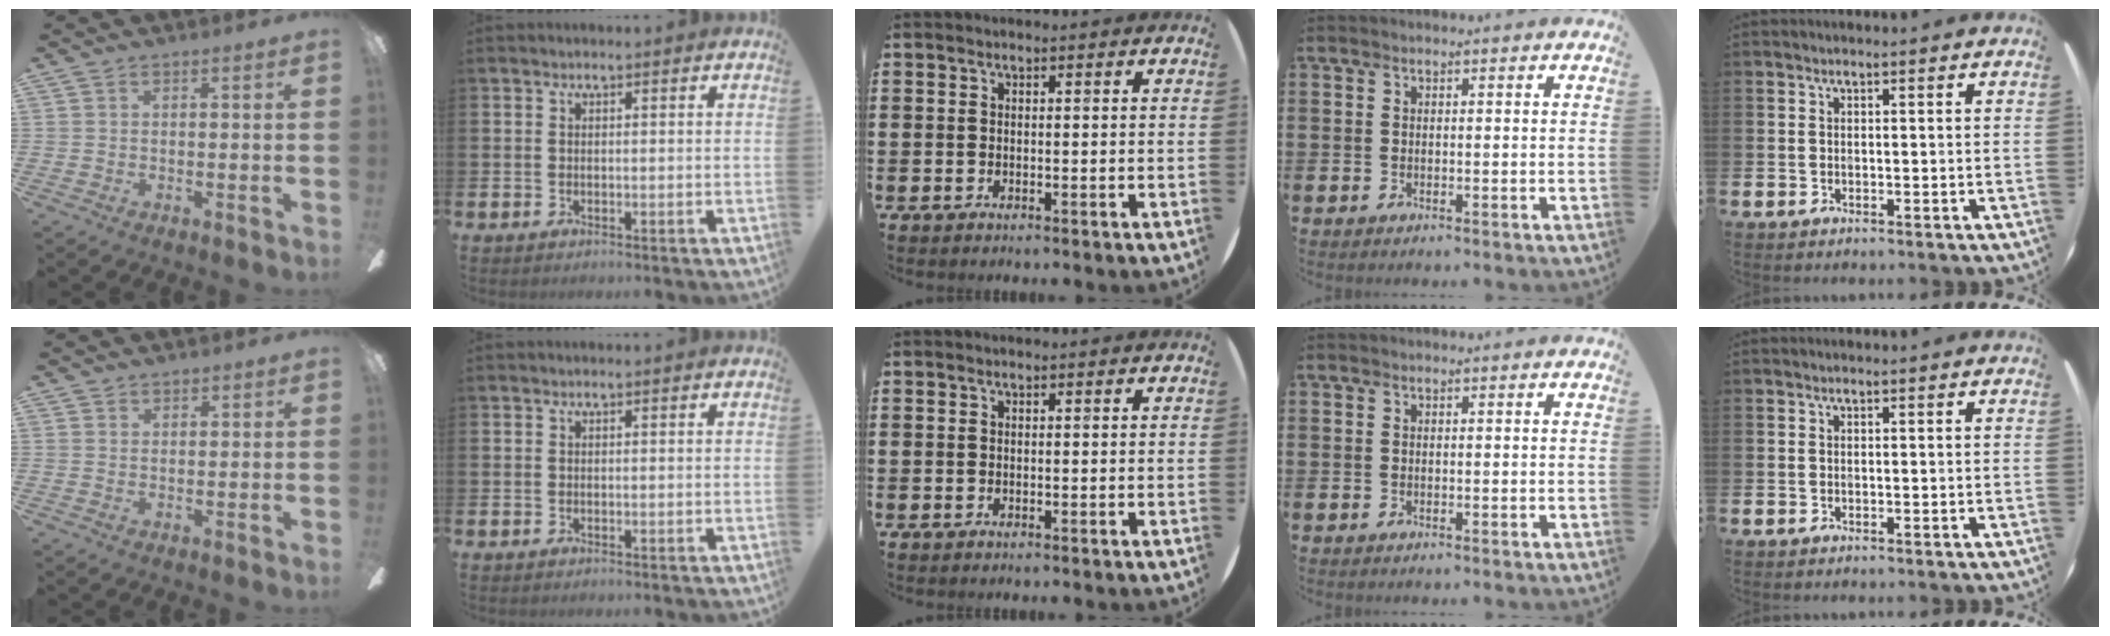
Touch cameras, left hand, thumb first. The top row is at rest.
{"thumb": {"total": 1.0, "force": [1.0, 0.4, 0.1], "torque": [-0.001, 0.000, 0.019]}}